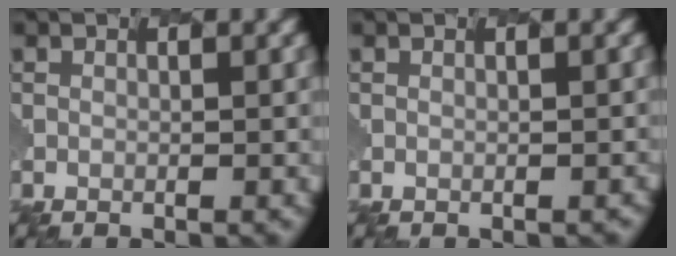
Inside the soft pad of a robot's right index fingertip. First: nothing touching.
{"total": 1.0, "force": [-0.4, 0.5, 0.8], "torque": [0.000, 0.004, 0.004]}